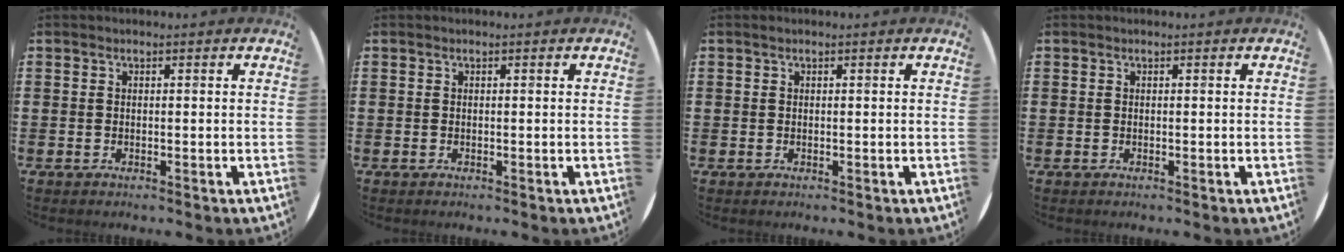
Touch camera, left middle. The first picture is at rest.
{"total": 0.0}
{"total": 0.0}
{"total": 0.0}